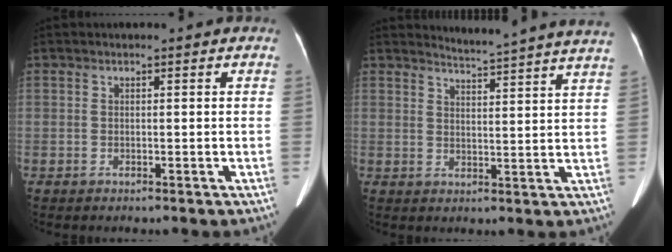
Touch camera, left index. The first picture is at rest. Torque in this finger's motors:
{"motor_torque": [0.46, -1.68, 0.15, 0.00]}